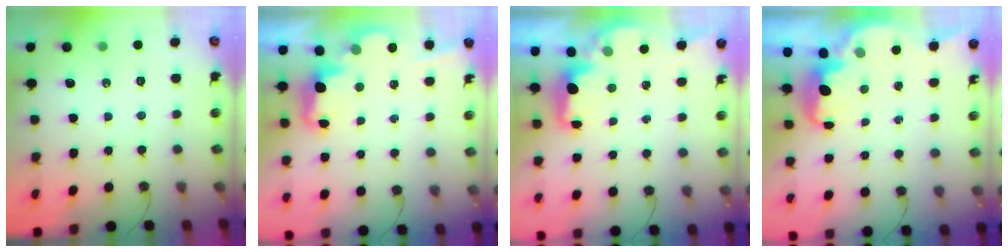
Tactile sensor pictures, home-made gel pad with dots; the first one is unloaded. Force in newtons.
{"total": 2.5, "press": 2.4, "slide": 0.6}
{"total": 2.3, "press": 2.2, "slide": 0.8}
{"total": 2.7, "press": 2.7, "slide": 0.4}